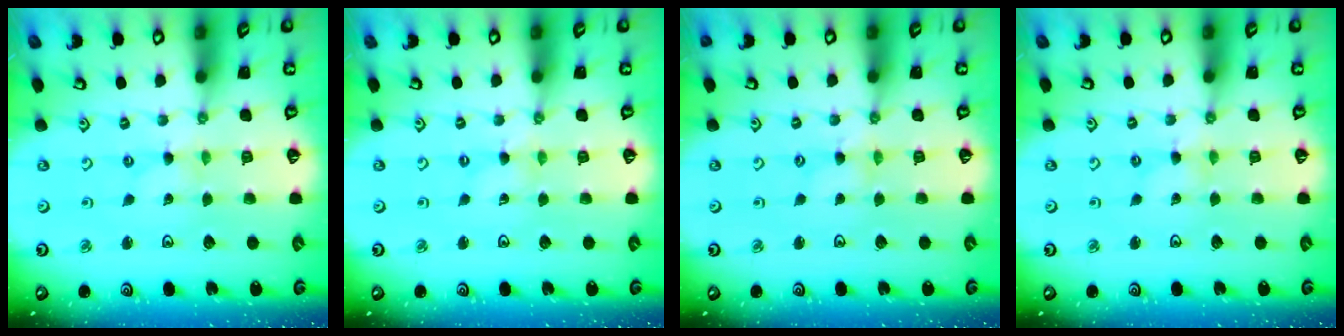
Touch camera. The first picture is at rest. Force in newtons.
{"total": 0.0}
{"total": 1.2, "press": 1.2, "slide": 0.2}
{"total": 0.0}